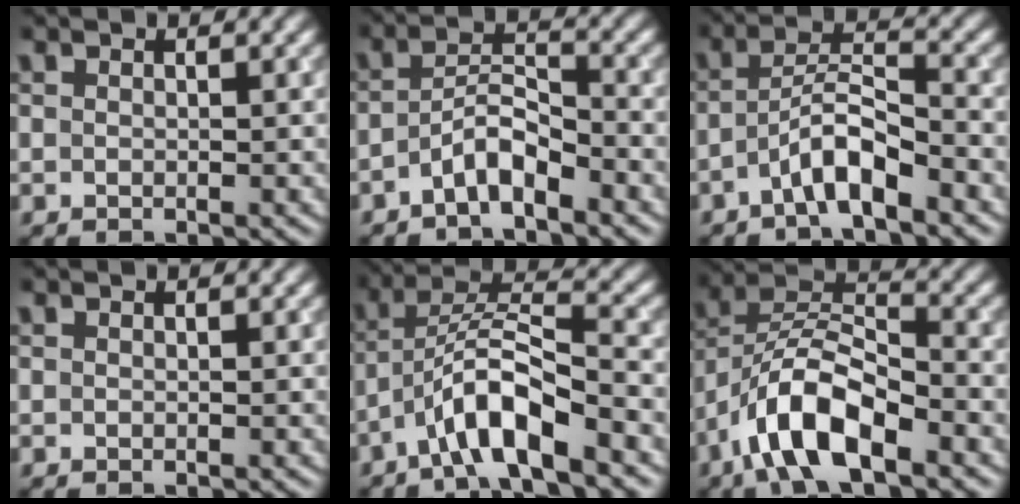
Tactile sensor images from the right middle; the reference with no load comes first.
{"total": 3.3, "force": [-2.2, 0.9, 2.3], "torque": [-0.044, 0.011, -0.047]}
{"total": 4.2, "force": [-2.6, 1.0, 3.2], "torque": [-0.058, 0.016, -0.052]}
{"total": 0.0}
{"total": 6.5, "force": [-3.8, 1.3, 5.1], "torque": [-0.090, 0.018, -0.073]}
{"total": 8.8, "force": [-5.2, 3.2, 6.3], "torque": [-0.108, 0.014, -0.104]}